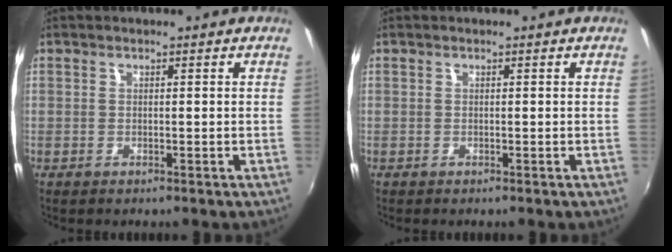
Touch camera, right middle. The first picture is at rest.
{"total": 0.0}